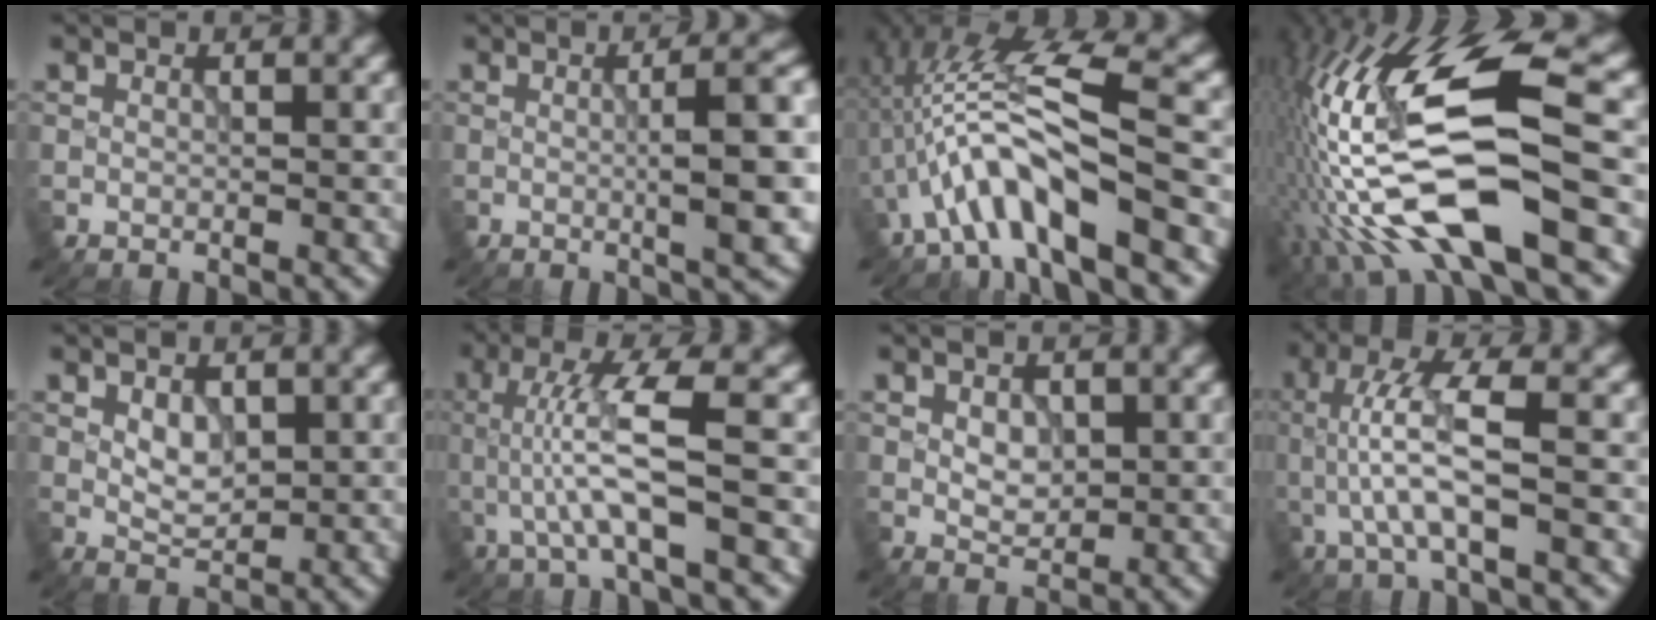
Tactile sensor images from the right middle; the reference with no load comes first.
{"total": 7.7, "force": [0.0, 1.9, 7.4], "torque": [-0.088, 0.005, 0.003]}
{"total": 8.0, "force": [-2.8, 1.9, 7.3], "torque": [-0.130, 0.019, -0.053]}
{"total": 14.5, "force": [-2.7, 4.3, 13.6], "torque": [-0.264, 0.016, -0.046]}
{"total": 2.1, "force": [0.5, 1.4, 1.5], "torque": [-0.025, -0.003, 0.013]}
{"total": 5.5, "force": [-0.7, 0.7, 5.4], "torque": [-0.109, 0.013, -0.012]}
{"total": 2.1, "force": [0.4, 1.5, 1.4], "torque": [-0.022, -0.002, 0.007]}
{"total": 5.5, "force": [-0.6, 1.3, 5.3], "torque": [-0.107, 0.012, -0.014]}